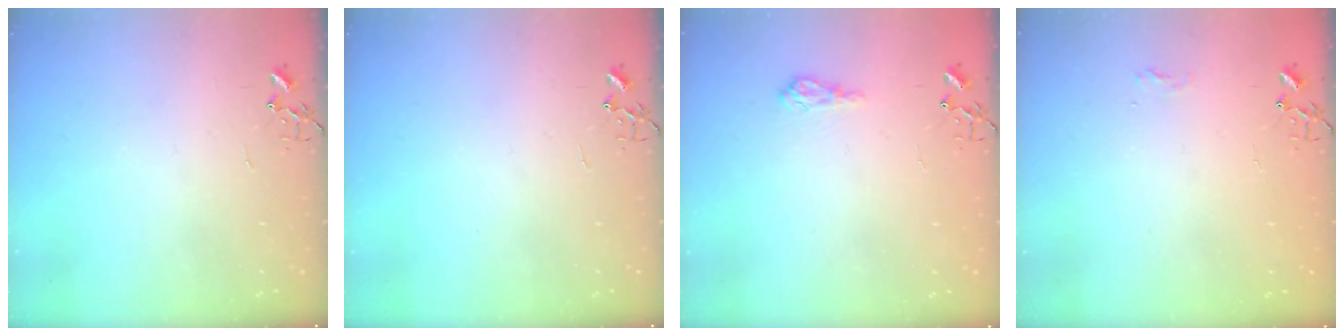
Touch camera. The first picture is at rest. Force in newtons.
{"total": 0.0}
{"total": 5.5, "press": 5.5, "slide": 0.9}
{"total": 5.6, "press": 5.5, "slide": 0.5}